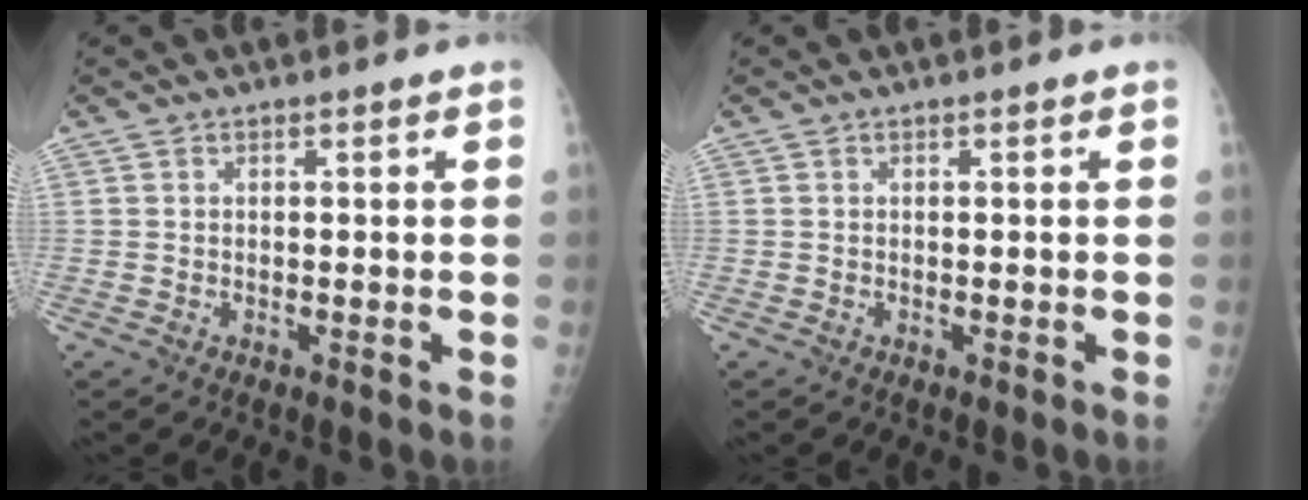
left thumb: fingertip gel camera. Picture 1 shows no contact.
{"total": 0.0}